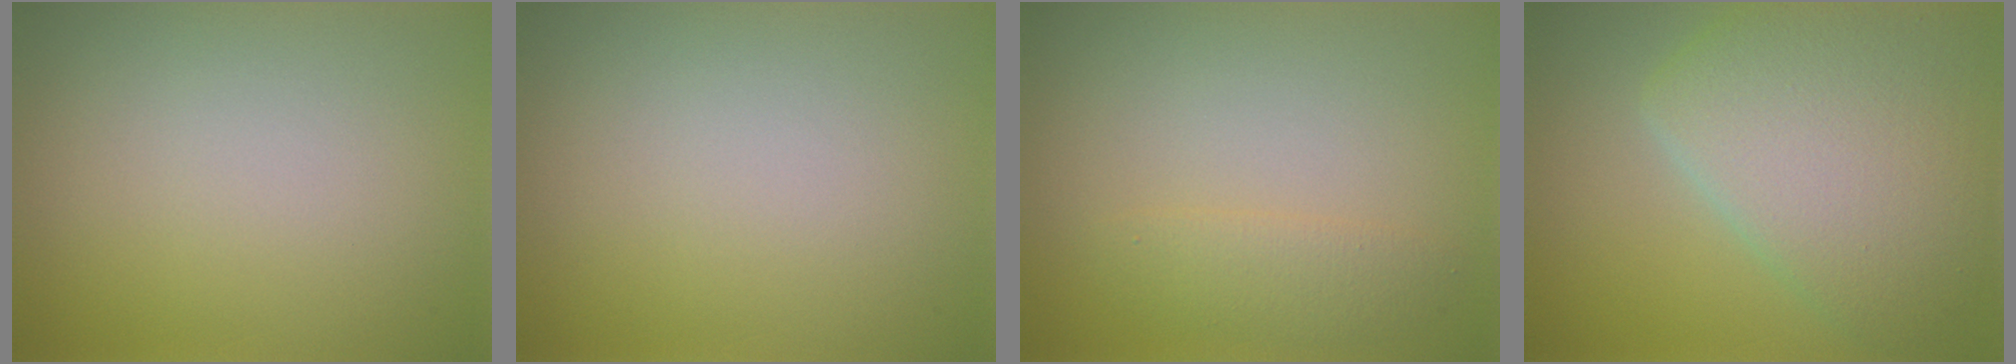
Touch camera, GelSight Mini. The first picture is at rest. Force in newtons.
{"total": 0.0}
{"total": 1.7, "press": 1.7, "slide": 0.1}
{"total": 8.1, "press": 8.1, "slide": 0.2}